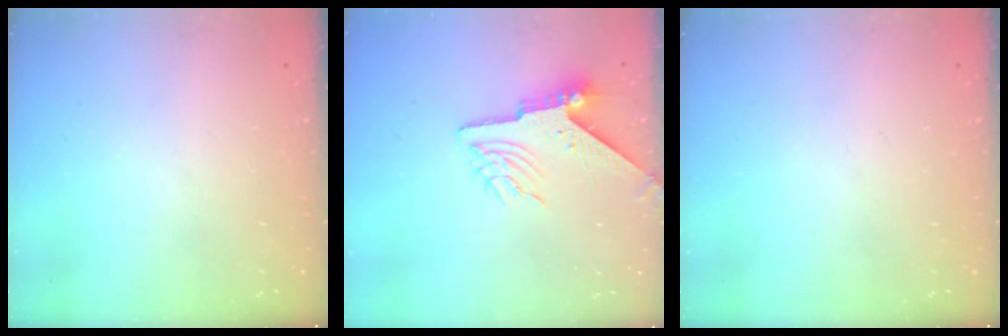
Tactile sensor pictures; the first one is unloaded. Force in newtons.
{"total": 8.4, "press": 8.3, "slide": 1.2}
{"total": 0.0}